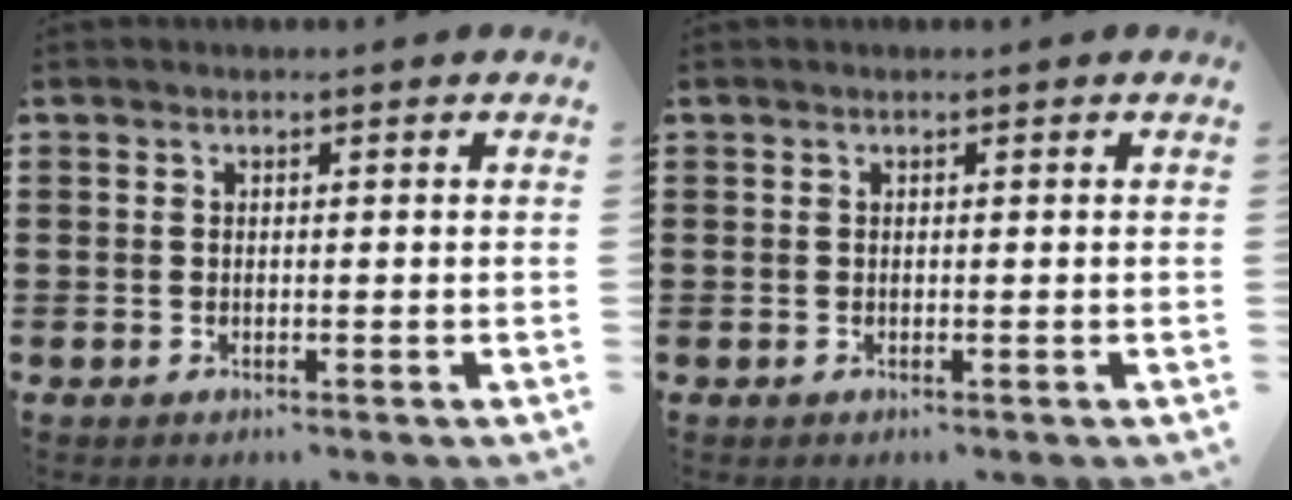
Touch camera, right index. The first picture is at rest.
{"total": 0.0}